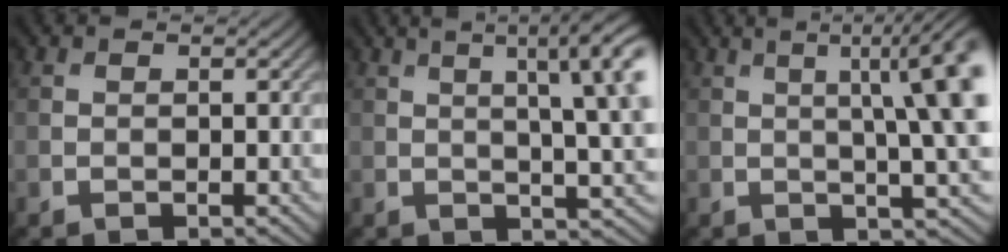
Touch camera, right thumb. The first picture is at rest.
{"total": 11.8, "force": [3.5, 3.3, 10.8], "torque": [-0.113, 0.036, 0.041]}
{"total": 11.6, "force": [2.1, 2.8, 11.0], "torque": [-0.118, 0.027, 0.027]}